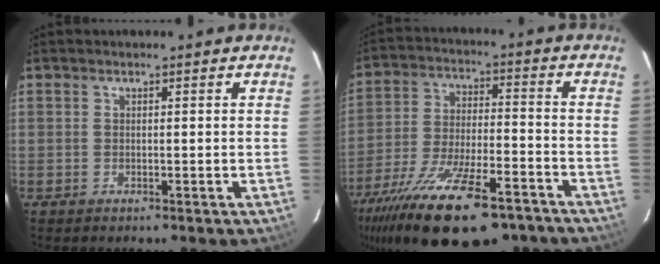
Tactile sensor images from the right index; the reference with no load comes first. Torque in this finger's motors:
{"motor_torque": [1.86, -0.28, 1.06, 0.21]}